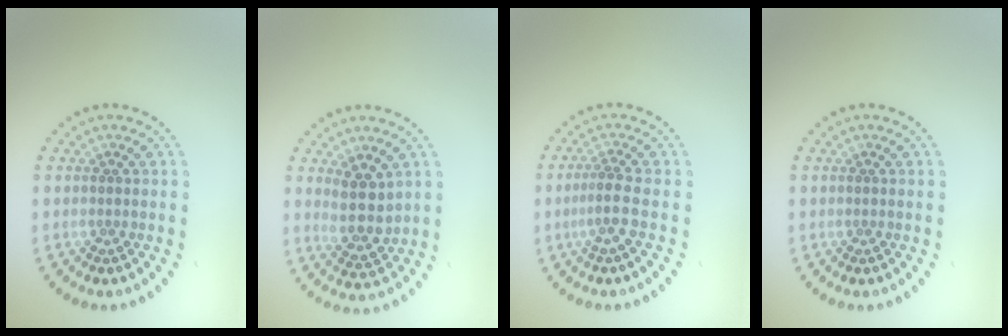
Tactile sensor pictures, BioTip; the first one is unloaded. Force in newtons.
{"total": 3.5, "press": 3.2, "slide": 1.6}
{"total": 2.2, "press": 1.7, "slide": 1.4}
{"total": 0.0}